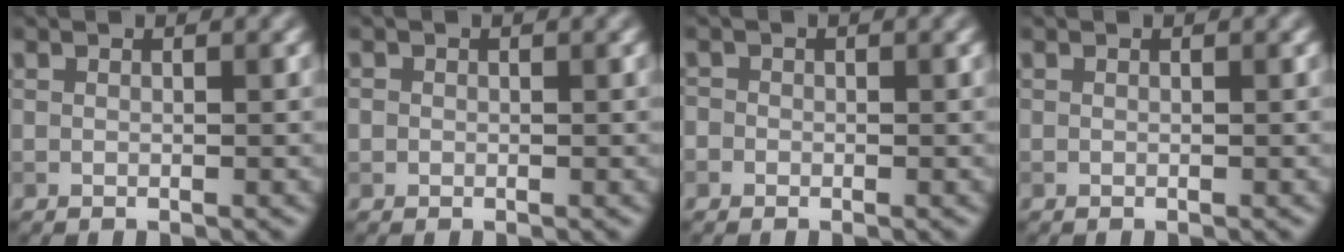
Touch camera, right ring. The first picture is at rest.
{"total": 0.7, "force": [-0.2, 0.7, 0.1], "torque": [0.002, -0.004, -0.005]}
{"total": 1.5, "force": [-0.1, 1.5, 0.4], "torque": [0.006, 0.006, -0.018]}
{"total": 0.0}